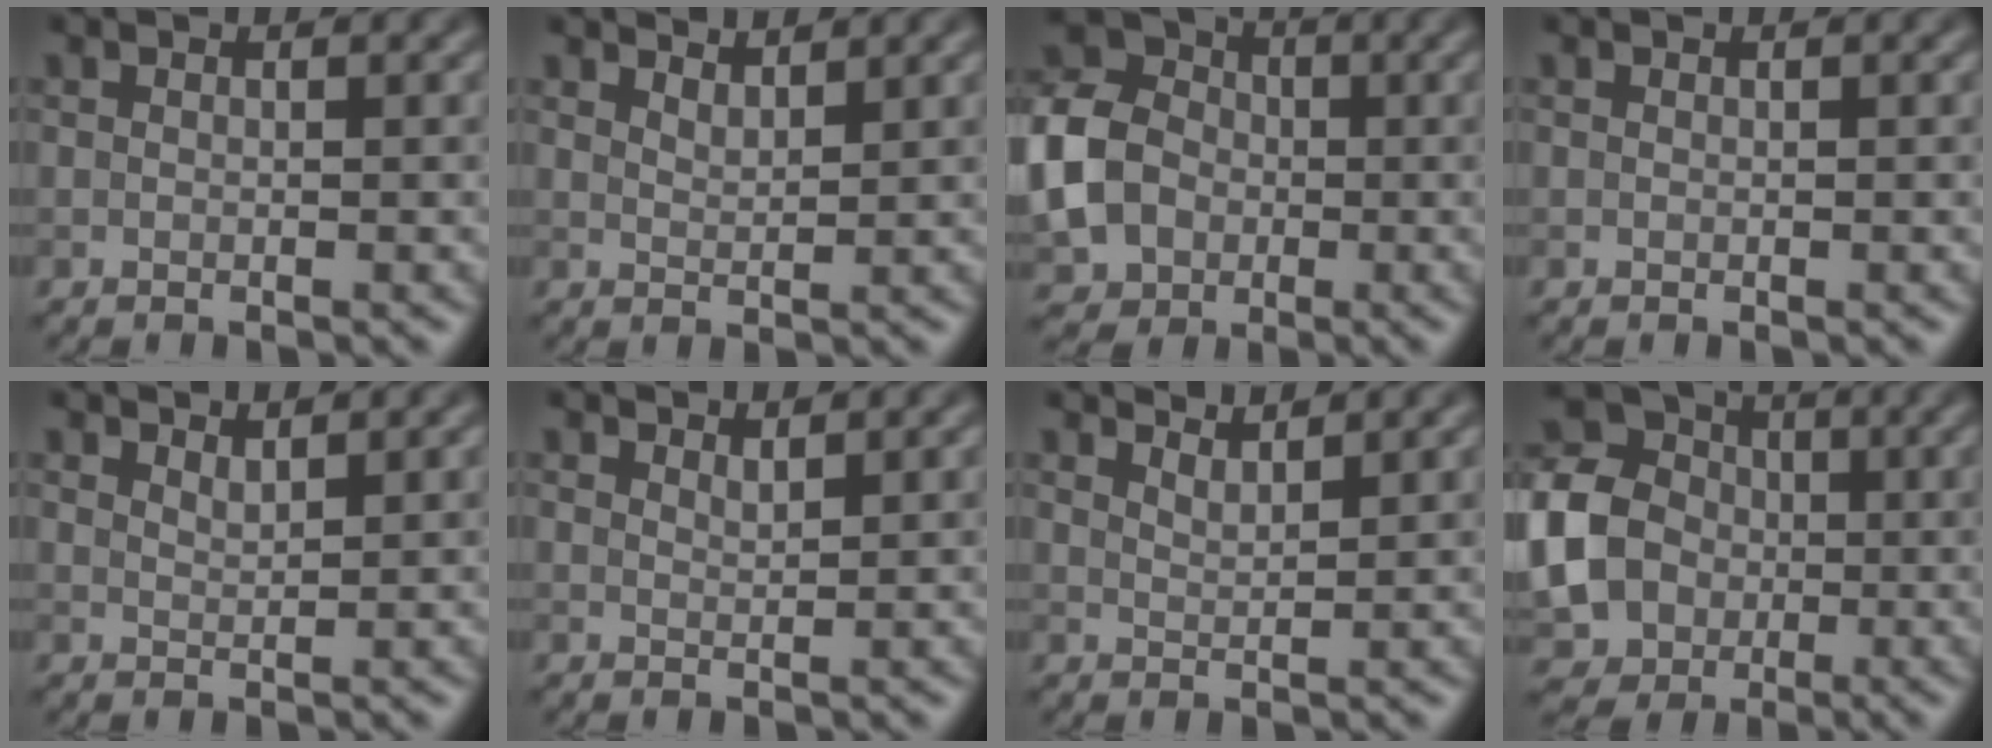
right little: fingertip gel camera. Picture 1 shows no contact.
{"total": 2.2, "force": [2.1, 0.3, 0.6], "torque": [-0.006, 0.004, 0.031]}
{"total": 8.6, "force": [-1.7, 7.1, 4.7], "torque": [-0.118, -0.010, -0.037]}
{"total": 0.0}
{"total": 1.4, "force": [1.3, 0.1, 0.4], "torque": [-0.004, 0.001, 0.022]}
{"total": 1.1, "force": [1.1, 0.1, 0.3], "torque": [-0.004, 0.000, 0.019]}
{"total": 2.7, "force": [2.6, 0.4, 0.8], "torque": [-0.003, 0.006, 0.033]}
{"total": 15.4, "force": [-1.5, 13.8, 6.7], "torque": [-0.192, -0.004, -0.056]}